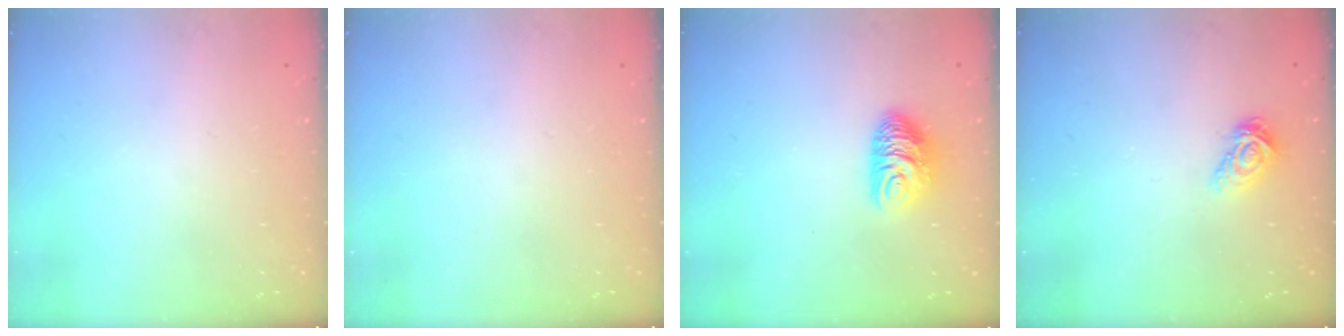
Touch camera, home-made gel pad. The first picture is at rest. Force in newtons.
{"total": 0.0}
{"total": 8.5, "press": 8.5, "slide": 0.7}
{"total": 6.1, "press": 6.1, "slide": 0.3}